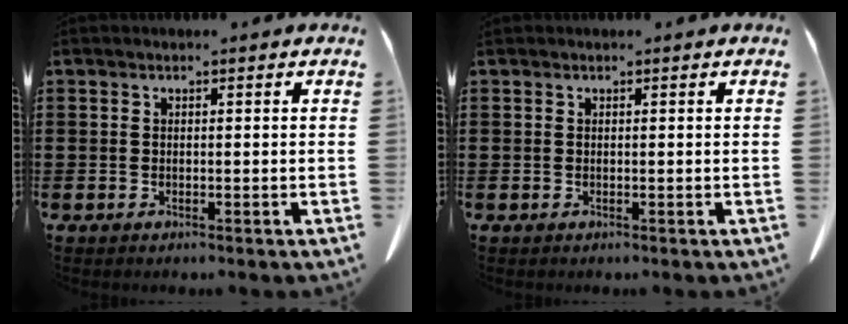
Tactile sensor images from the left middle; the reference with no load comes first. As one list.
[{"total": 0.0}]